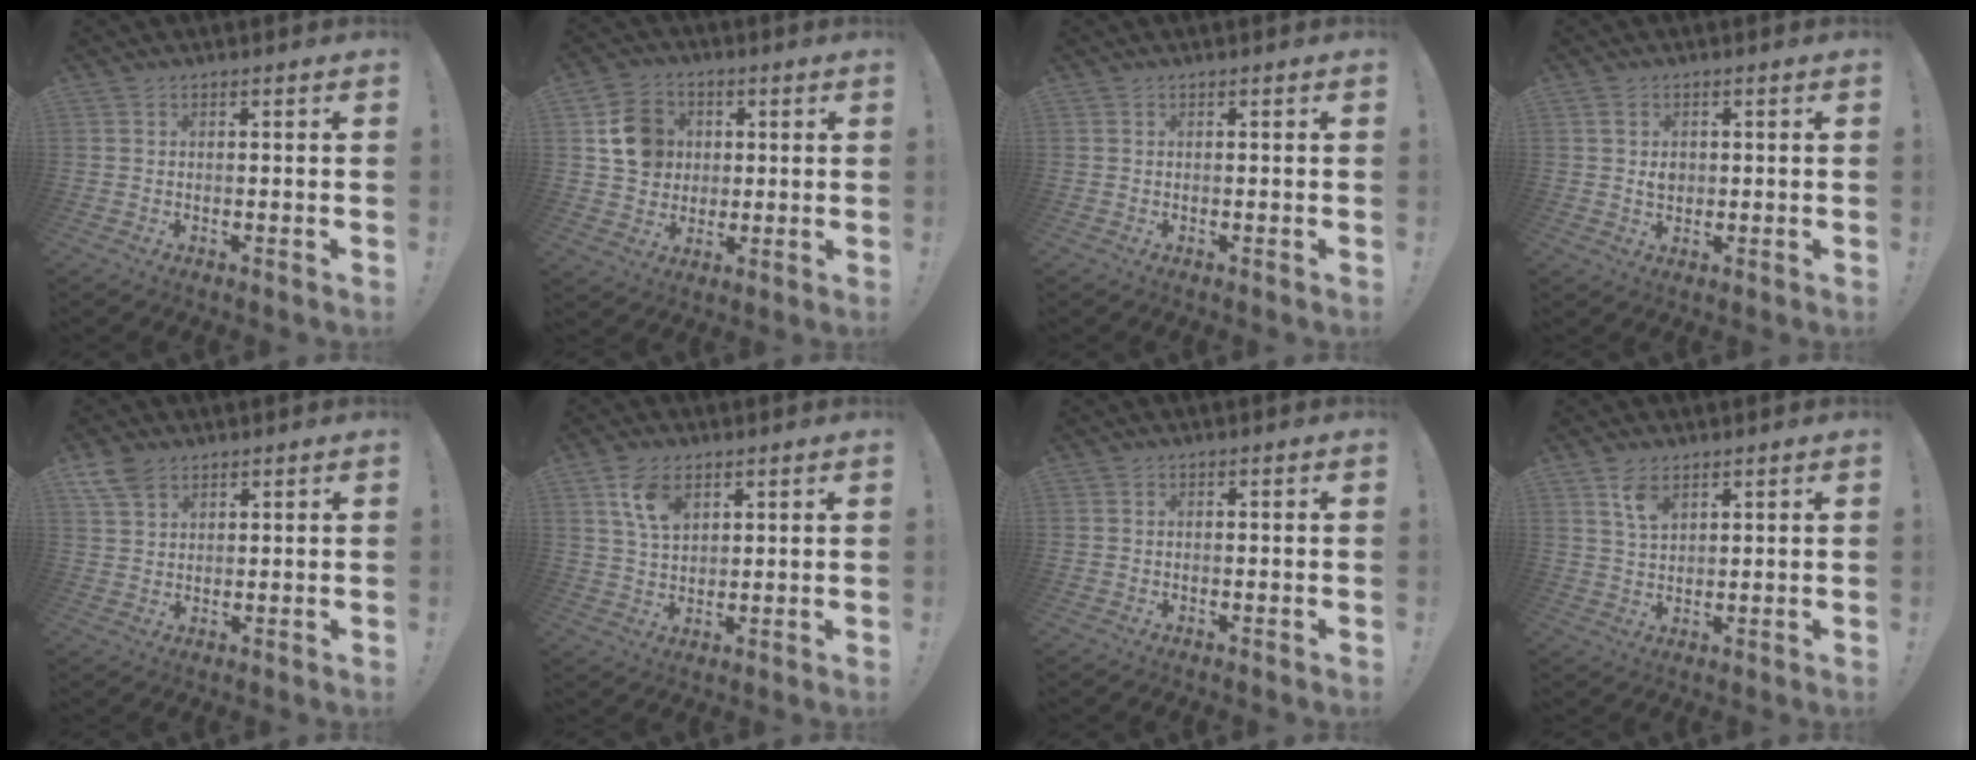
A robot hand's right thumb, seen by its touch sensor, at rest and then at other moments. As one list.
[{"total": 11.4, "force": [2.5, 10.2, 4.4], "torque": [-0.056, -0.003, 0.057]}, {"total": 0.0}, {"total": 3.2, "force": [0.5, 2.6, 1.9], "torque": [-0.018, -0.002, 0.004]}, {"total": 6.1, "force": [4.2, 3.5, 2.9], "torque": [-0.050, -0.017, 0.080]}, {"total": 8.2, "force": [4.3, 5.0, 5.0], "torque": [-0.076, -0.015, 0.079]}, {"total": 0.5, "force": [-0.3, 0.4, 0.1], "torque": [-0.009, 0.004, -0.004]}, {"total": 5.5, "force": [3.4, 2.8, 3.2], "torque": [-0.048, -0.020, 0.060]}]